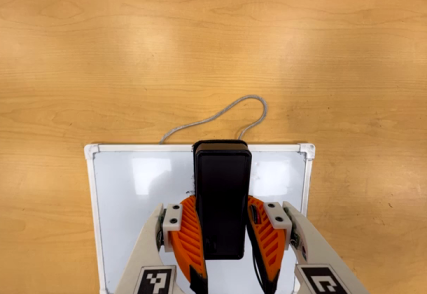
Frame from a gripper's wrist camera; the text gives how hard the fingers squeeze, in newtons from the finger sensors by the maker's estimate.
{"total": 10.1, "left": 8.3, "right": 11.8}